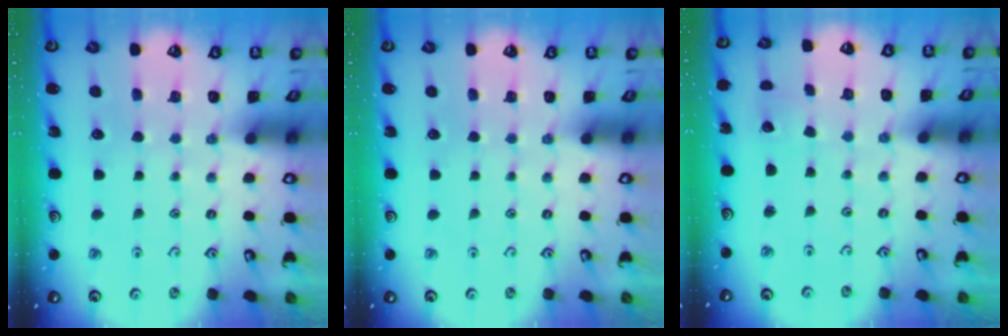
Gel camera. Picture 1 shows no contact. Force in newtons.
{"total": 0.0}
{"total": 1.2, "press": 1.2, "slide": 0.1}